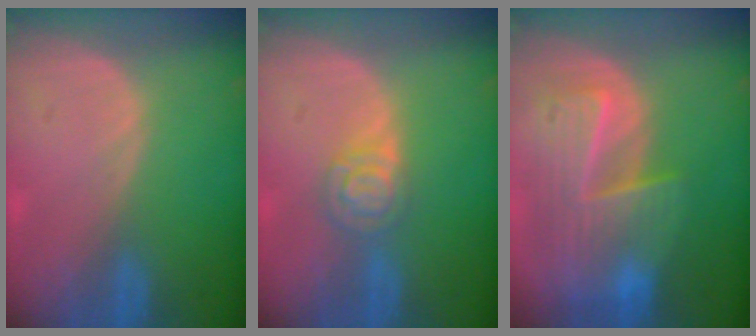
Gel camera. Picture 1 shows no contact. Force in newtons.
{"total": 4.7, "press": 4.2, "slide": 2.1}
{"total": 10.0, "press": 8.7, "slide": 5.1}